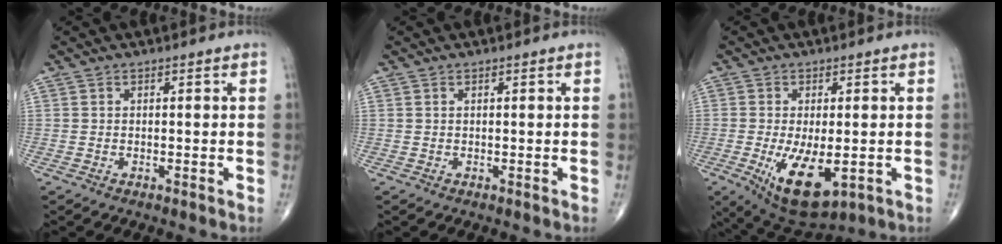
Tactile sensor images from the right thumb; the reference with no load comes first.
{"total": 0.0}
{"total": 11.3, "force": [-3.0, 4.9, 9.8], "torque": [-0.166, -0.020, -0.033]}